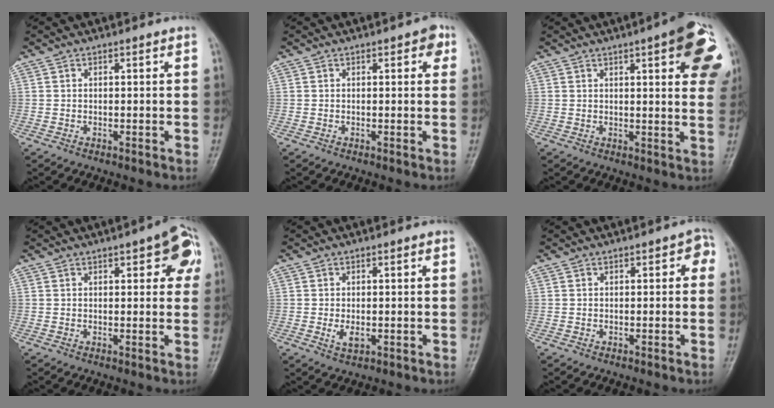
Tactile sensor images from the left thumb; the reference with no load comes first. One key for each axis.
{"total": 2.7, "fx": 1.0, "fy": 1.2, "fz": 2.1, "tx": -0.017, "ty": 0.001, "tz": 0.007}
{"total": 14.9, "fx": 5.5, "fy": 3.8, "fz": 13.3, "tx": -0.136, "ty": -0.012, "tz": 0.057}
{"total": 8.1, "fx": 3.1, "fy": 3.2, "fz": 6.8, "tx": -0.054, "ty": 0.003, "tz": 0.027}
{"total": 3.3, "fx": -0.6, "fy": 1.6, "fz": 2.8, "tx": -0.050, "ty": 0.002, "tz": -0.008}
{"total": 2.5, "fx": 0.2, "fy": 1.3, "fz": 2.1, "tx": -0.011, "ty": 0.009, "tz": -0.007}